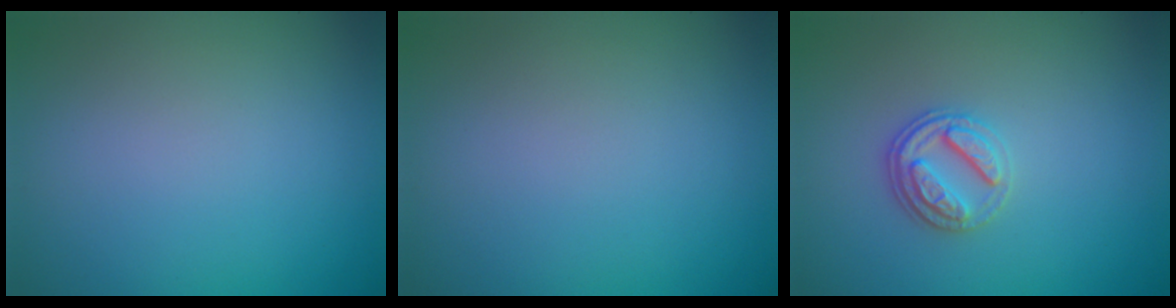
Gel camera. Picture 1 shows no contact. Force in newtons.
{"total": 0.0}
{"total": 2.8, "press": 2.6, "slide": 1.1}